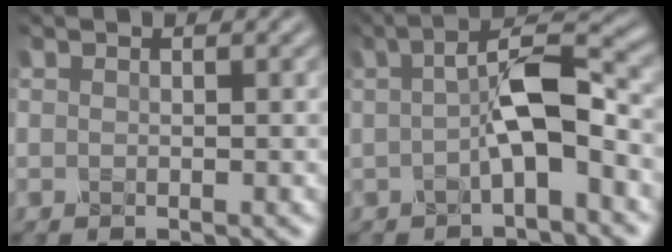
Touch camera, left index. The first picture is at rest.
{"total": 6.0, "force": [-0.7, 1.9, 5.6], "torque": [-0.095, 0.011, -0.018]}